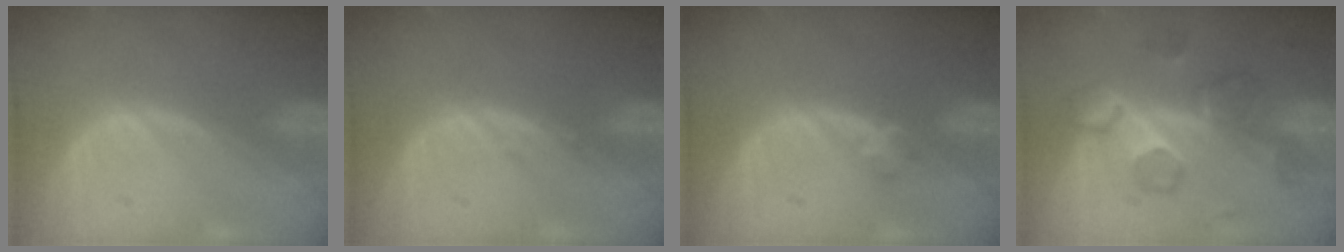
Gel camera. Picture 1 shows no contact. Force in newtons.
{"total": 0.6, "press": 0.6, "slide": 0.3}
{"total": 1.2, "press": 1.2, "slide": 0.2}
{"total": 8.5, "press": 7.7, "slide": 3.5}